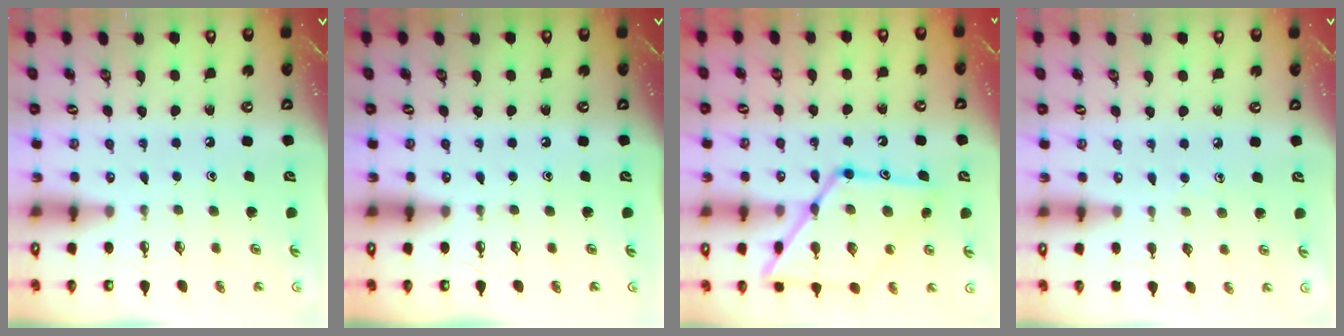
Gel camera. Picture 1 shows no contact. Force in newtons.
{"total": 0.0}
{"total": 18.7, "press": 18.6, "slide": 1.7}
{"total": 2.9, "press": 2.8, "slide": 0.2}